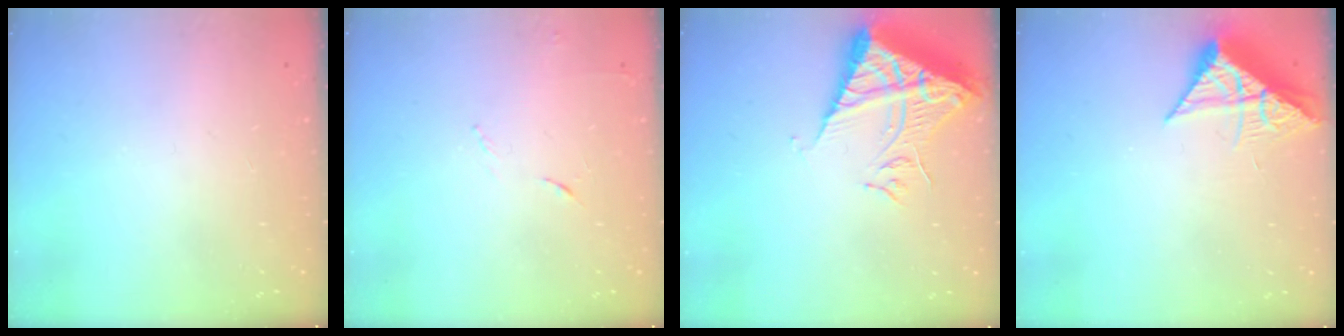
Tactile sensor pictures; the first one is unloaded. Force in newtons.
{"total": 4.8, "press": 4.7, "slide": 0.8}
{"total": 11.6, "press": 11.5, "slide": 1.1}
{"total": 8.1, "press": 8.1, "slide": 0.3}